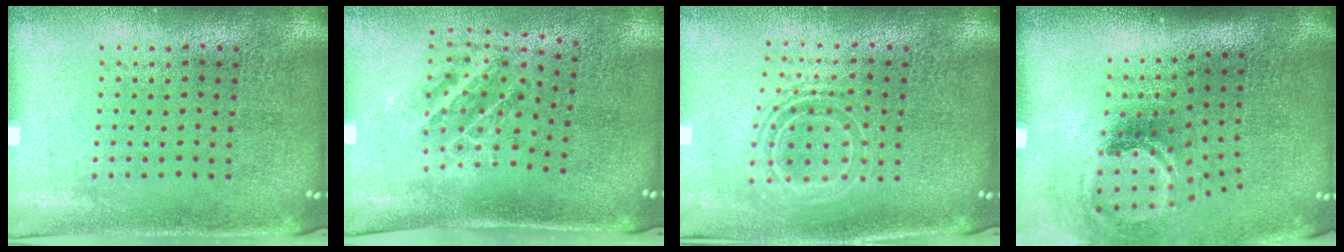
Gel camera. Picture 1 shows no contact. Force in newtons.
{"total": 1.1, "press": 1.0, "slide": 0.3}
{"total": 1.6, "press": 1.3, "slide": 0.9}
{"total": 2.0, "press": 1.2, "slide": 1.6}